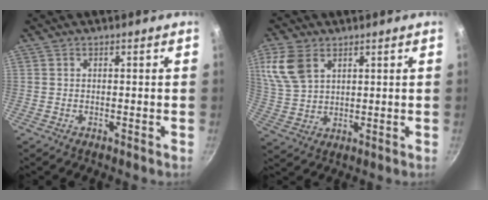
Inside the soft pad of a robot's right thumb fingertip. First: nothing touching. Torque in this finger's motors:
{"motor_torque": [-1.07, 1.05, 0.41, -0.32, 0.24]}